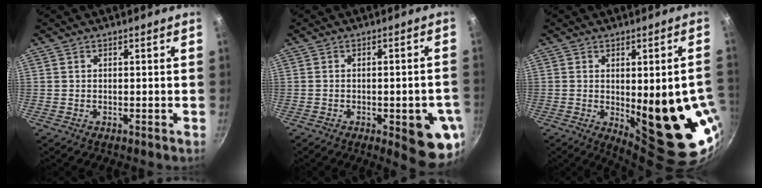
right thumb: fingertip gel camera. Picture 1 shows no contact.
{"total": 11.4, "force": [-3.5, 3.6, 10.2], "torque": [-0.098, 0.008, -0.040]}
{"total": 19.5, "force": [-2.5, 6.8, 18.1], "torque": [-0.206, -0.025, -0.012]}